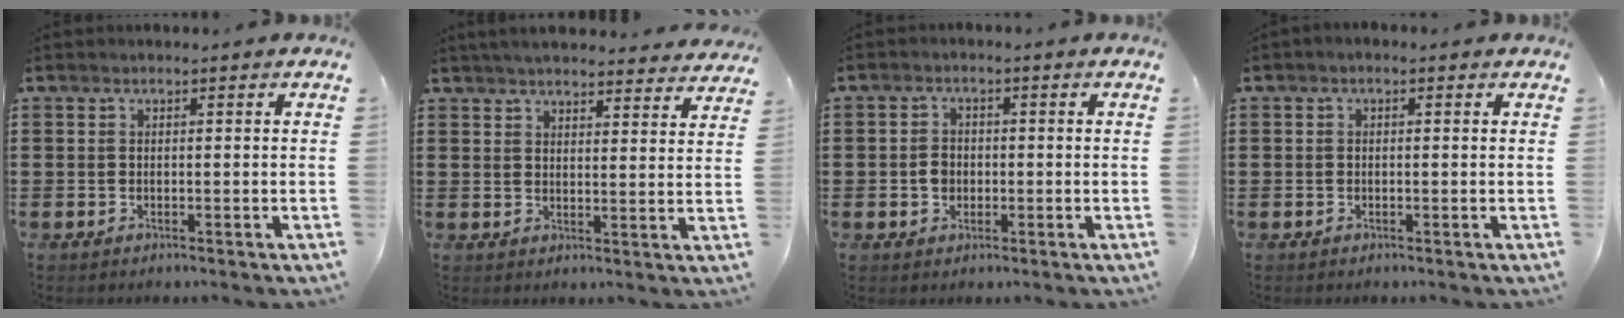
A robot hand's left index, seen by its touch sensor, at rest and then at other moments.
{"total": 4.2, "force": [4.1, 0.2, 0.8], "torque": [-0.030, -0.017, 0.074]}
{"total": 2.5, "force": [-0.4, 2.1, 1.3], "torque": [-0.030, 0.005, -0.010]}
{"total": 0.7, "force": [-0.4, 0.3, 0.4], "torque": [-0.010, -0.002, -0.008]}